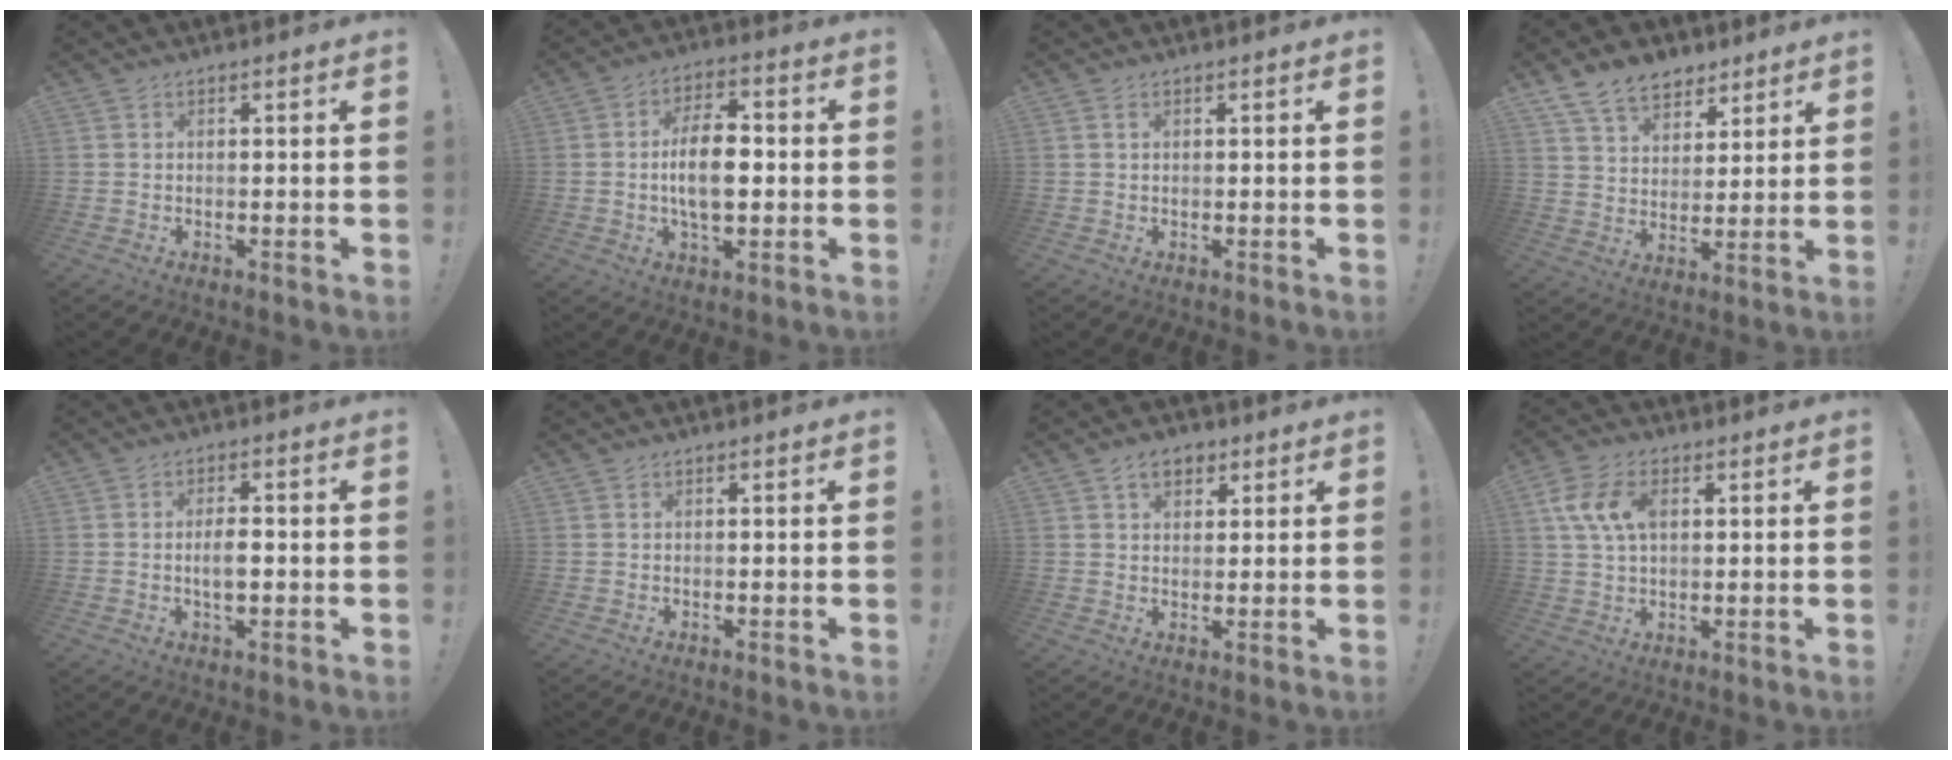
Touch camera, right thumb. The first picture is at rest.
{"total": 11.8, "force": [-1.1, 6.1, 10.0], "torque": [-0.178, 0.007, -0.023]}
{"total": 0.7, "force": [0.3, 0.4, 0.5], "torque": [-0.018, 0.004, 0.007]}
{"total": 11.8, "force": [7.9, 7.4, 4.4], "torque": [-0.084, -0.041, 0.157]}
{"total": 4.6, "force": [-0.8, 2.0, 4.1], "torque": [-0.067, 0.002, -0.019]}
{"total": 0.0}
{"total": 5.8, "force": [3.0, 3.9, 3.2], "torque": [-0.049, -0.001, 0.053]}
{"total": 10.1, "force": [2.7, 6.3, 7.4], "torque": [-0.143, 0.010, 0.052]}